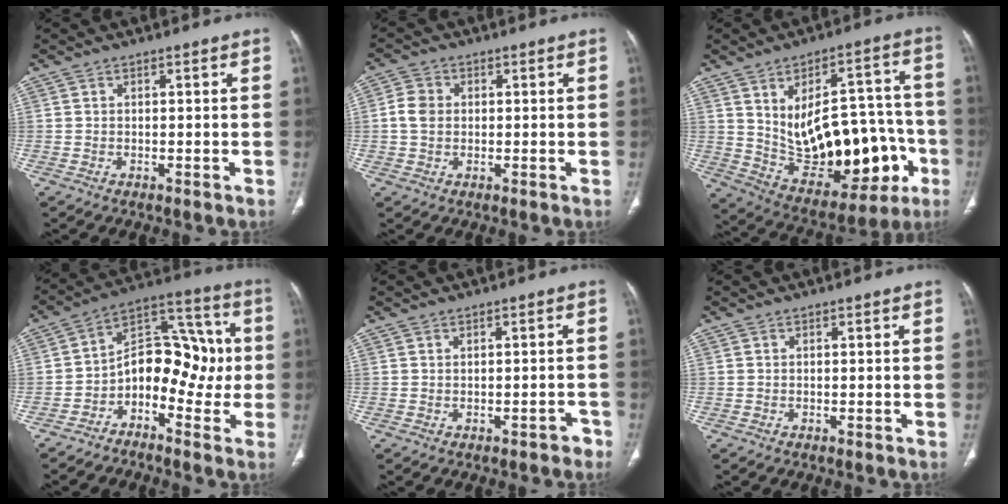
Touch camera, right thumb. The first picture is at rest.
{"total": 4.5, "force": [0.3, 3.6, 2.6], "torque": [-0.047, 0.008, 0.003]}
{"total": 24.8, "force": [-3.3, 12.8, 21.0], "torque": [-0.290, 0.027, -0.010]}
{"total": 13.4, "force": [-2.7, 8.8, 9.8], "torque": [-0.099, 0.061, -0.054]}
{"total": 1.4, "force": [-0.9, 0.9, 0.6], "torque": [-0.005, 0.013, -0.009]}
{"total": 0.0}